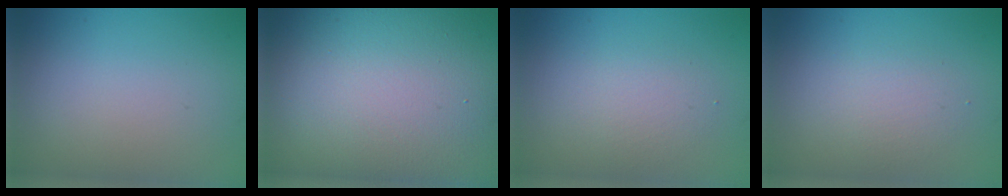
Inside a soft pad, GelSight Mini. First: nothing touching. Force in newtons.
{"total": 30.8, "press": 30.8, "slide": 1.5}
{"total": 2.1, "press": 2.1, "slide": 0.1}
{"total": 1.9, "press": 1.9, "slide": 0.1}